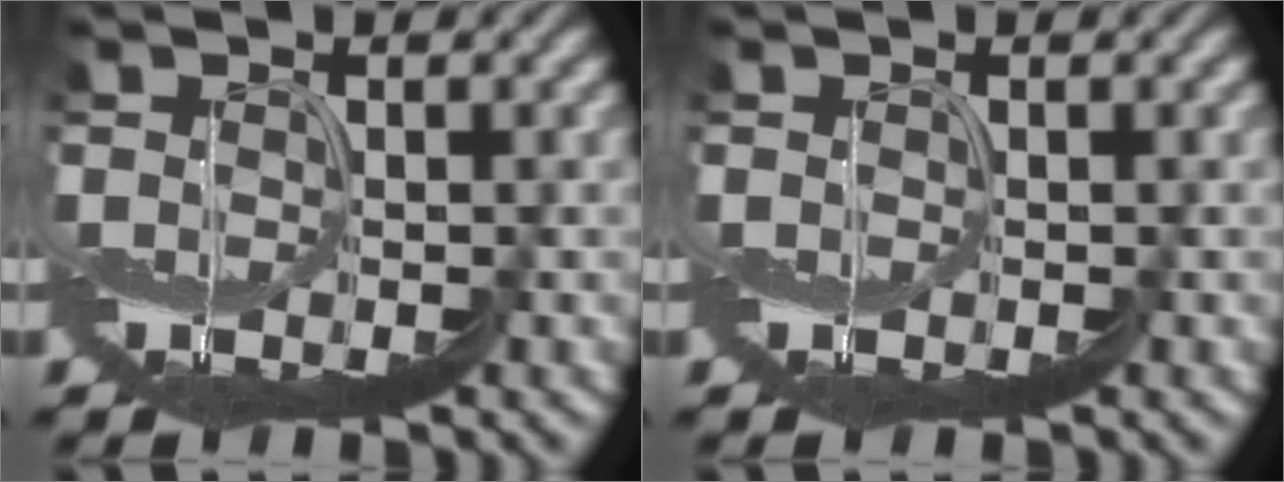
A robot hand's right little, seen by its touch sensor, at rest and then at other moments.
{"total": 0.0}